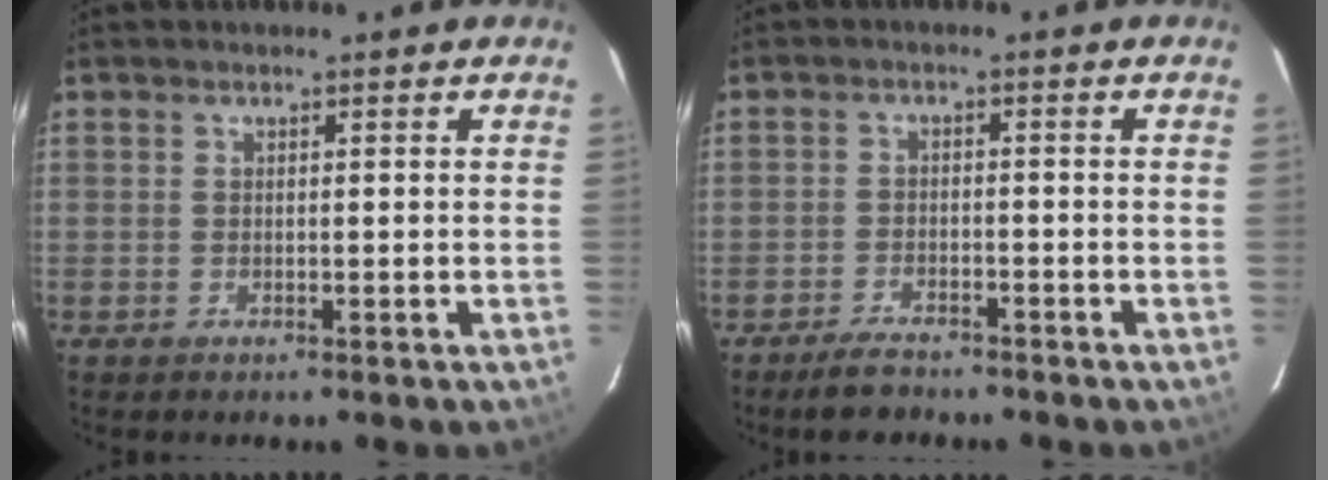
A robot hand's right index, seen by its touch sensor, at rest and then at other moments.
{"total": 4.6, "force": [-3.9, 1.5, 1.8], "torque": [-0.051, 0.001, -0.068]}